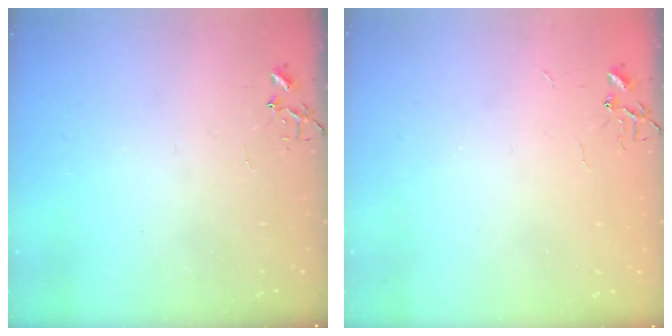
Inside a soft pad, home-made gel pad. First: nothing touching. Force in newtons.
{"total": 2.2, "press": 2.2, "slide": 0.3}